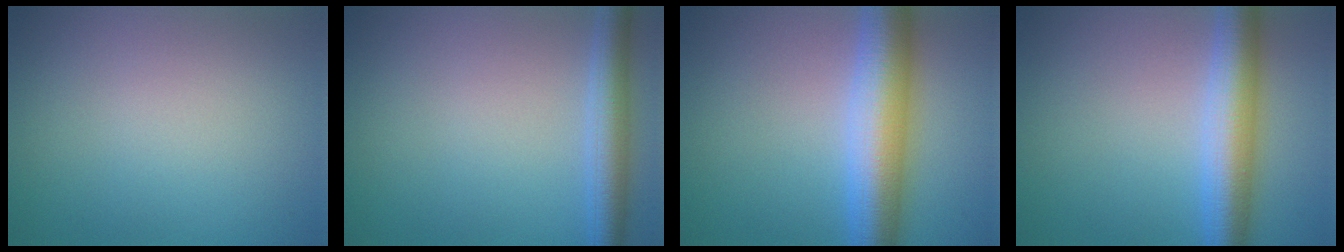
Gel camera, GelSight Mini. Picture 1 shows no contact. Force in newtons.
{"total": 3.8, "press": 3.8, "slide": 0.1}
{"total": 7.8, "press": 7.8, "slide": 0.1}
{"total": 6.1, "press": 6.1, "slide": 0.1}